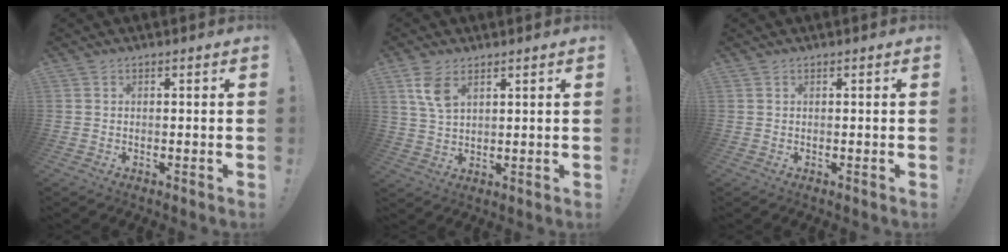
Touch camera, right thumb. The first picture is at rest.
{"total": 6.8, "force": [3.6, 3.5, 4.6], "torque": [-0.094, -0.014, 0.068]}
{"total": 0.0}